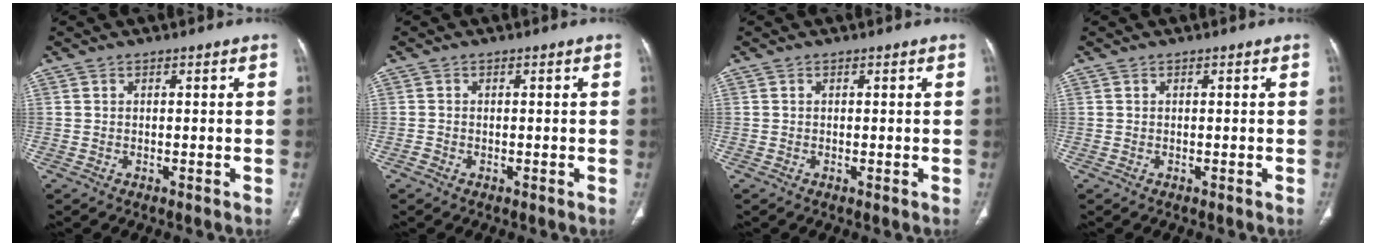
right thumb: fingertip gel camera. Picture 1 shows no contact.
{"total": 0.5, "force": [-0.3, 0.4, 0.1], "torque": [-0.005, -0.001, -0.010]}
{"total": 0.0}
{"total": 0.0}